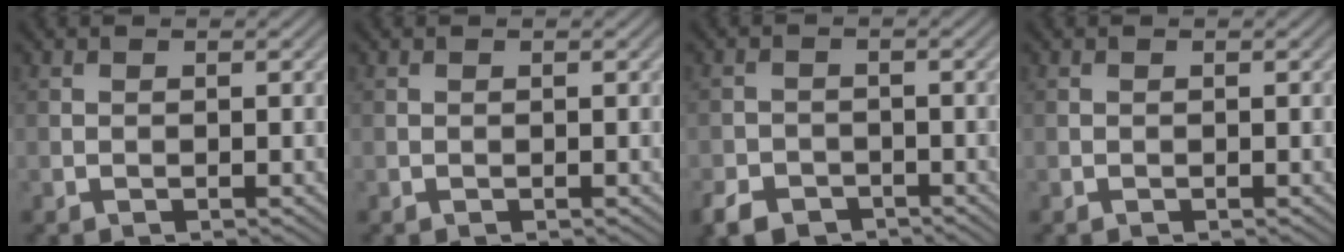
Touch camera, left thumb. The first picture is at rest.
{"total": 0.0}
{"total": 3.9, "force": [-2.8, 2.3, 1.5], "torque": [-0.031, -0.007, -0.057]}
{"total": 0.0}